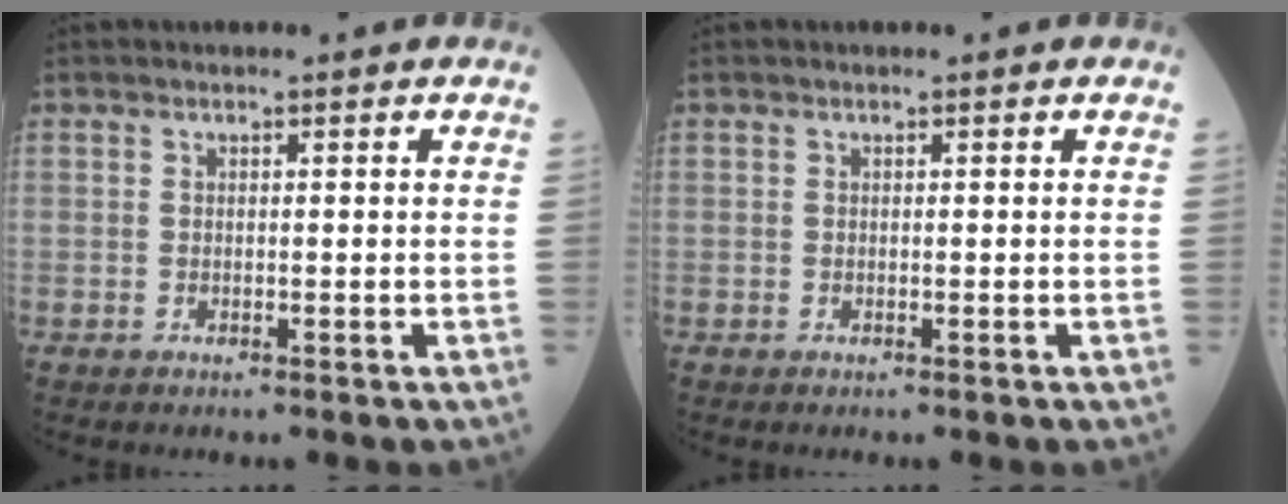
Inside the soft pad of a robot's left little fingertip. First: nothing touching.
{"total": 0.0}